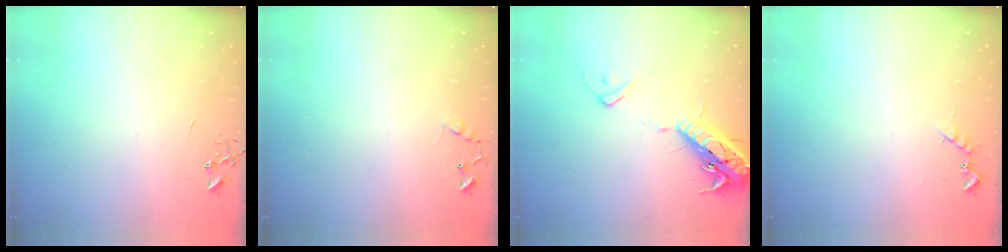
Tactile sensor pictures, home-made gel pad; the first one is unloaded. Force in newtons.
{"total": 6.7, "press": 6.7, "slide": 0.4}
{"total": 17.1, "press": 16.7, "slide": 3.7}
{"total": 6.0, "press": 6.0, "slide": 0.6}